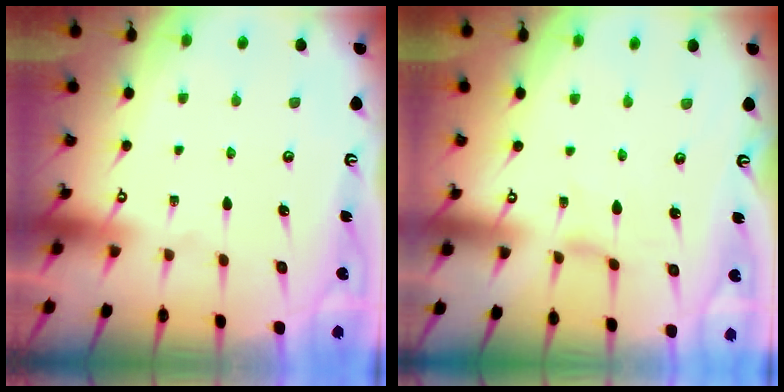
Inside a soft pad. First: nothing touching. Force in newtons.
{"total": 1.1, "press": 1.0, "slide": 0.2}